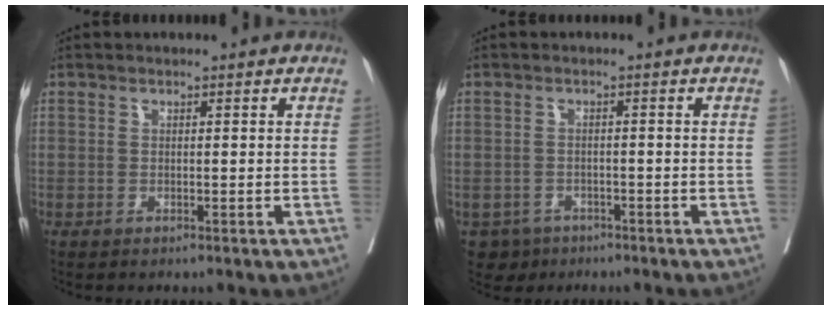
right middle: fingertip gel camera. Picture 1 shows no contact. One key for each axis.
{"total": 3.6, "fx": -2.4, "fy": 2.7, "fz": 0.2, "tx": -0.008, "ty": 0.003, "tz": -0.035}